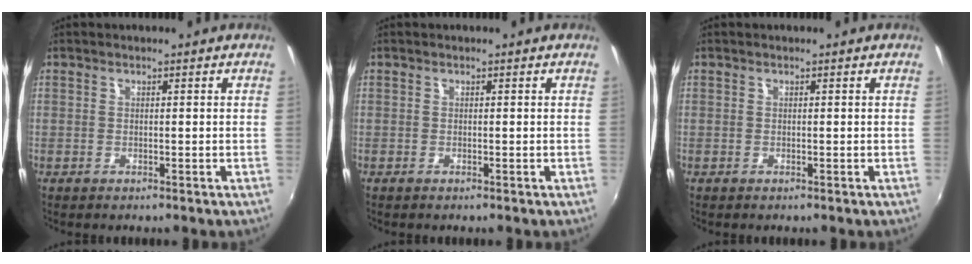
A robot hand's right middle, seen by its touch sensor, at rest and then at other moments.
{"total": 0.0}
{"total": 0.0}